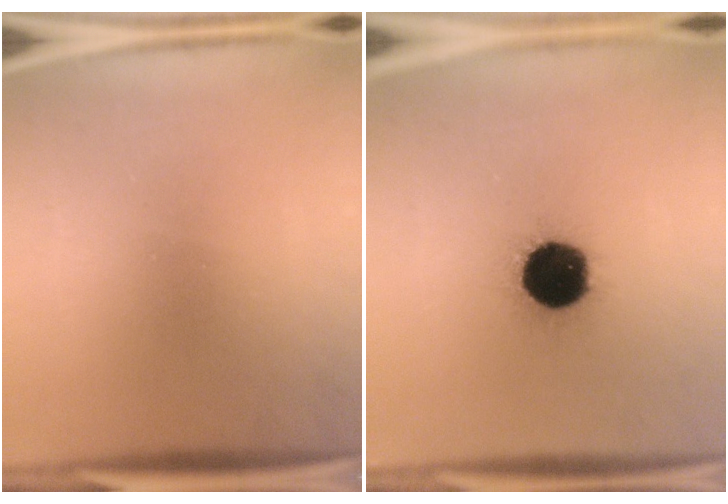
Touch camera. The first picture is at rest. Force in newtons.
{"total": 18.7}